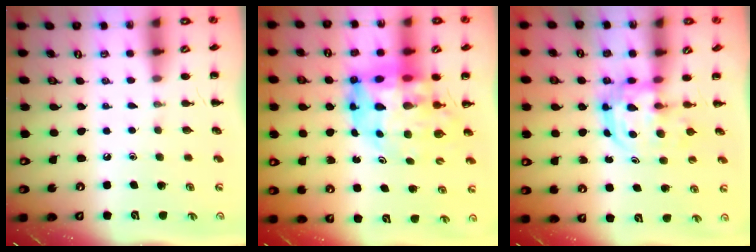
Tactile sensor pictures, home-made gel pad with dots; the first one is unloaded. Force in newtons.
{"total": 13.0, "press": 12.5, "slide": 3.5}
{"total": 4.0, "press": 3.9, "slide": 1.0}